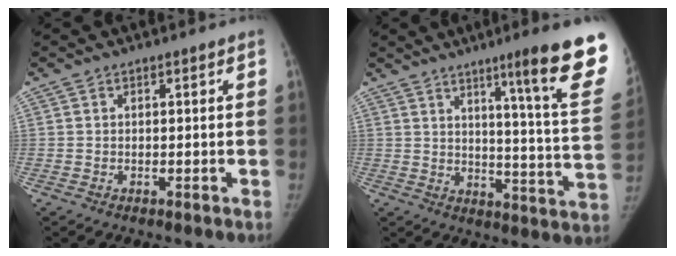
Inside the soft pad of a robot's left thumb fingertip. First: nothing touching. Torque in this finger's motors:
{"motor_torque": [1.16, 0.01, 1.53, -1.24, 0.30]}